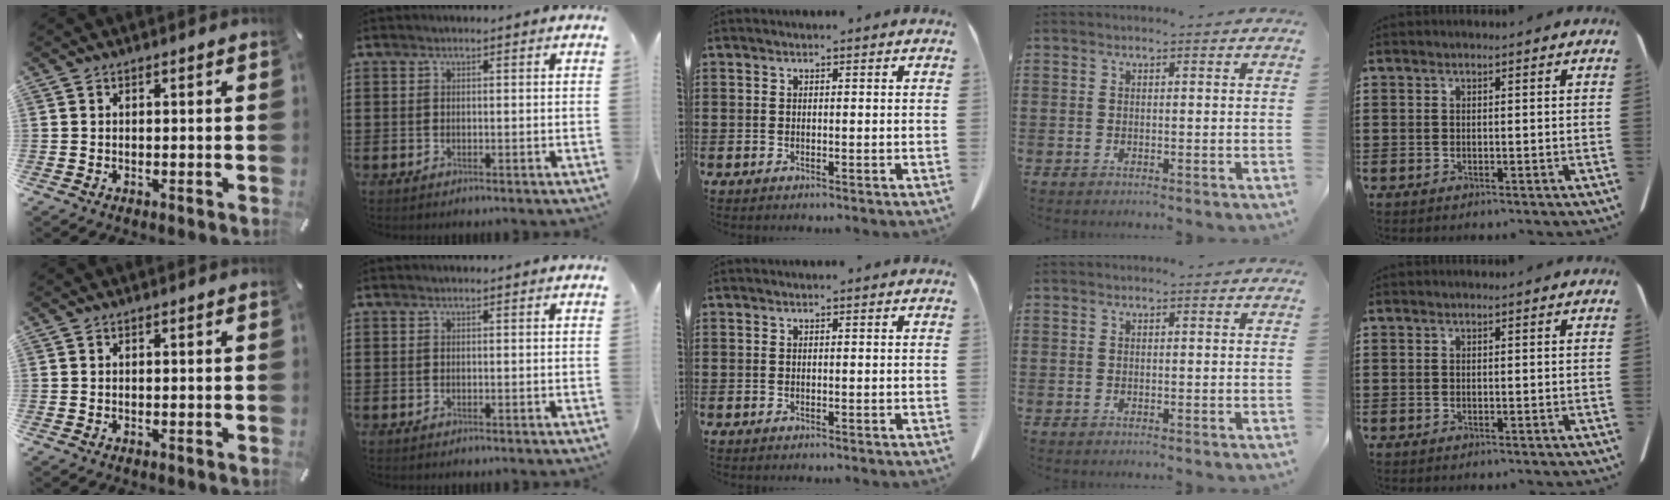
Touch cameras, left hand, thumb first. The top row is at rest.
{}